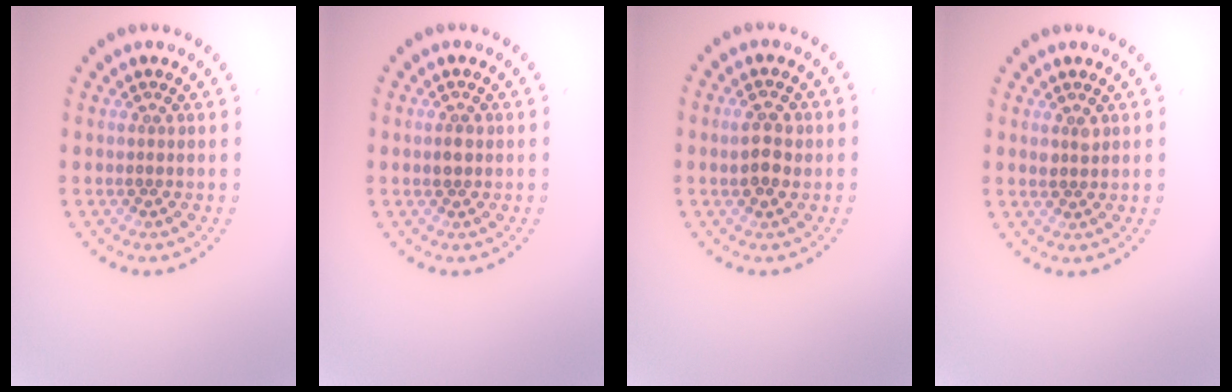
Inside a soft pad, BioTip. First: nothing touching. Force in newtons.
{"total": 1.2, "press": 1.2, "slide": 0.1}
{"total": 2.7, "press": 2.7, "slide": 0.4}
{"total": 0.9, "press": 0.9, "slide": 0.1}